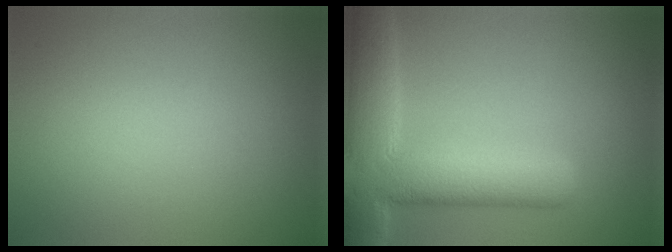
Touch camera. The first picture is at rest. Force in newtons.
{"total": 9.7, "press": 9.6, "slide": 1.2}